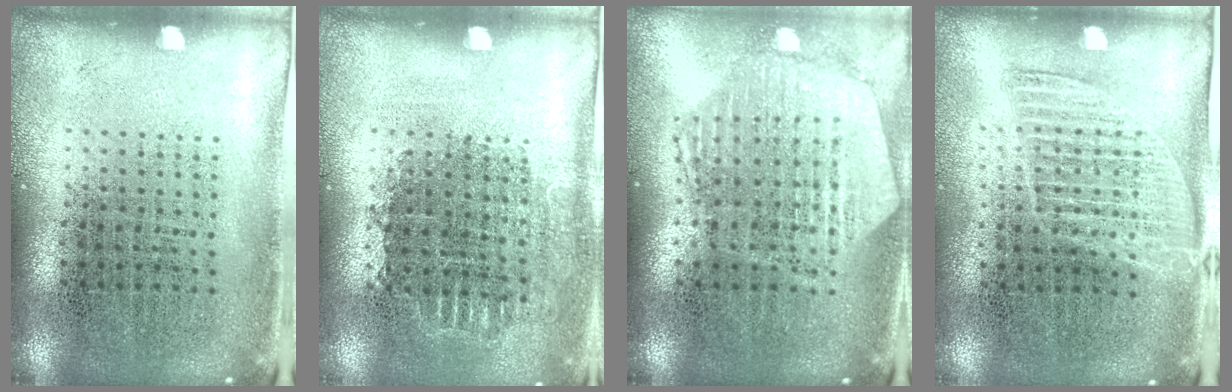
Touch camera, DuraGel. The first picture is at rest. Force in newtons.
{"total": 0.7, "press": 0.7, "slide": 0.3}
{"total": 1.2, "press": 1.2, "slide": 0.1}
{"total": 1.3, "press": 1.1, "slide": 0.6}